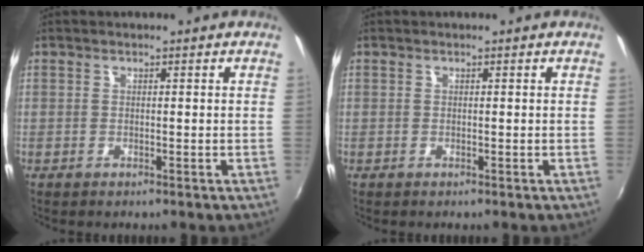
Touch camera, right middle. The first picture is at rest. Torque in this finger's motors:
{"motor_torque": [0.00, 0.00, 0.00, 0.01]}